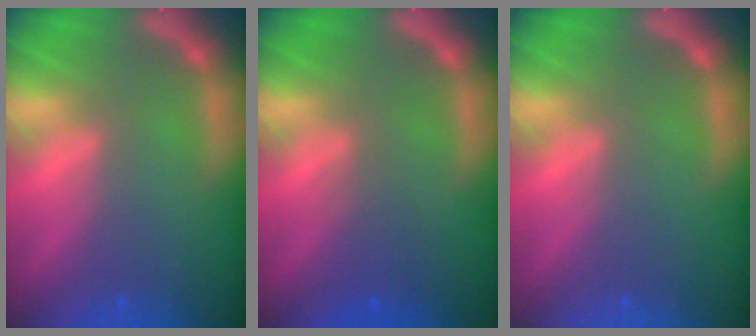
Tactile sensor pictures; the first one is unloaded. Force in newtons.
{"total": 1.9}
{"total": 0.0}